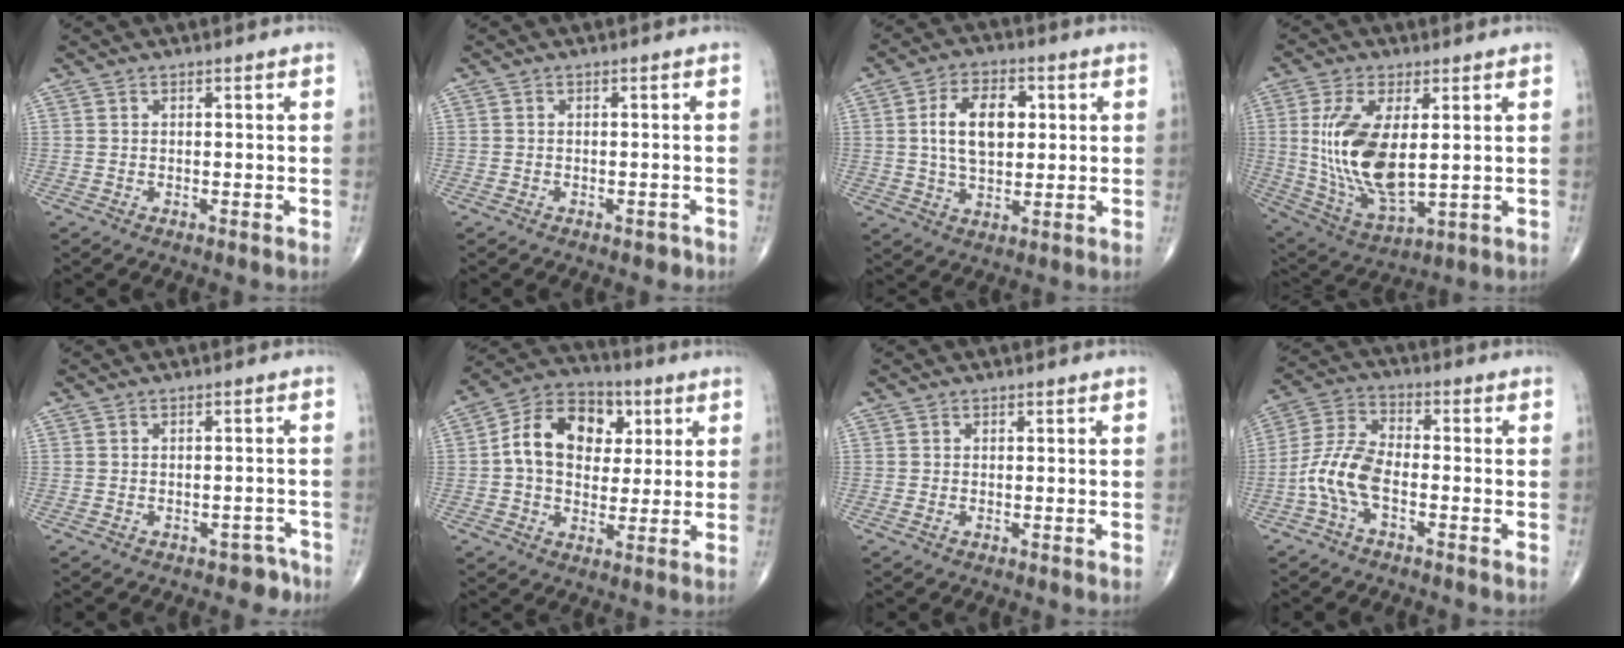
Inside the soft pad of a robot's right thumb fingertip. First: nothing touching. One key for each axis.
{"total": 1.1, "fx": -0.8, "fy": 0.6, "fz": 0.4, "tx": -0.003, "ty": 0.006, "tz": -0.009}
{"total": 10.8, "fx": 1.8, "fy": 6.4, "fz": 8.5, "tx": -0.130, "ty": 0.002, "tz": 0.033}
{"total": 16.4, "fx": 1.9, "fy": 7.5, "fz": 14.5, "tx": -0.287, "ty": -0.021, "tz": 0.051}
{"total": 3.2, "fx": -2.4, "fy": 2.0, "fz": 0.6, "tx": 0.003, "ty": 0.026, "tz": -0.027}
{"total": 14.8, "fx": 2.9, "fy": 10.8, "fz": 9.7, "tx": -0.128, "ty": 0.012, "tz": 0.040}
{"total": 0.5, "fx": -0.1, "fy": 0.2, "fz": 0.4, "tx": -0.011, "ty": -0.003, "tz": -0.002}
{"total": 8.8, "fx": -3.0, "fy": 4.0, "fz": 7.2, "tx": -0.162, "ty": 0.030, "tz": -0.069}